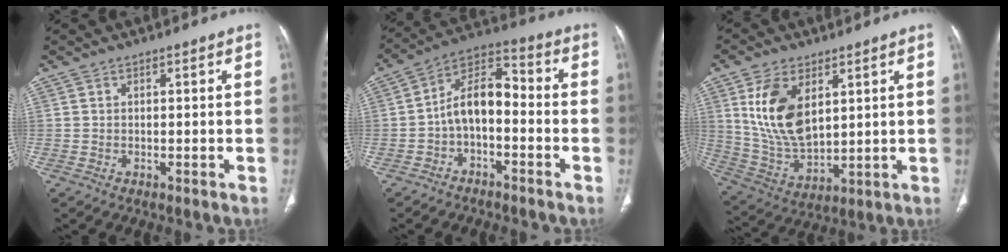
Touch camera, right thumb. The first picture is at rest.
{"total": 9.6, "force": [-2.4, 5.4, 7.5], "torque": [-0.119, 0.053, -0.053]}
{"total": 14.3, "force": [4.7, 8.0, 10.9], "torque": [-0.201, -0.022, 0.107]}